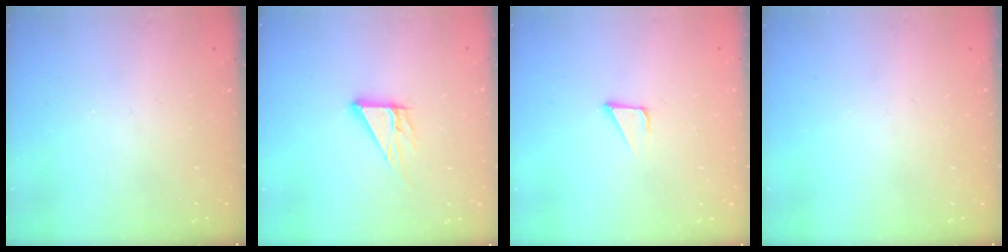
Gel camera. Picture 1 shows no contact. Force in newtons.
{"total": 7.0, "press": 7.0, "slide": 0.5}
{"total": 2.4, "press": 2.4, "slide": 0.1}
{"total": 0.0}